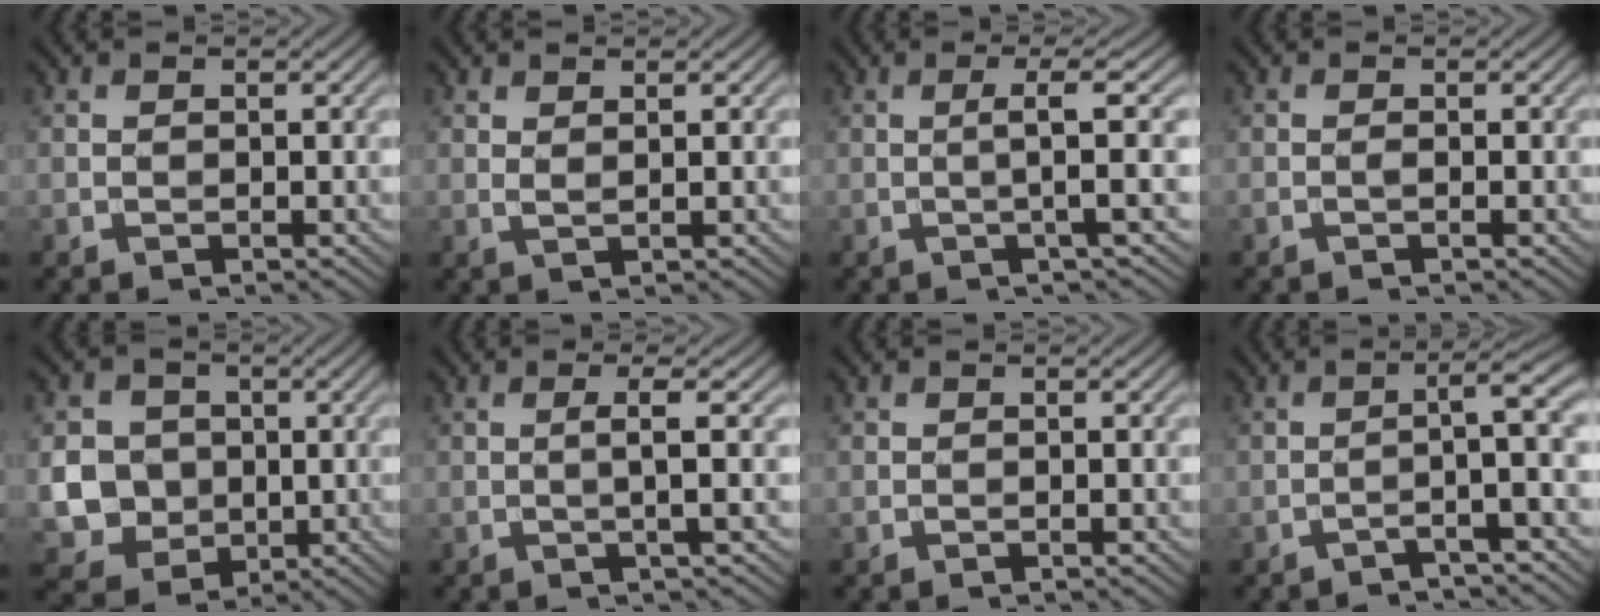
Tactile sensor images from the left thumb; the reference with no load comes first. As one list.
[{"total": 1.2, "force": [0.8, 0.2, 0.9], "torque": [-0.024, 0.001, 0.016]}, {"total": 4.1, "force": [0.1, 0.0, 4.1], "torque": [-0.070, 0.013, -0.008]}, {"total": 0.6, "force": [-0.2, 0.0, 0.5], "torque": [-0.011, 0.001, -0.006]}, {"total": 8.4, "force": [0.1, 7.7, 3.2], "torque": [-0.100, -0.012, -0.016]}, {"total": 2.5, "force": [0.2, 0.0, 2.5], "torque": [-0.048, 0.005, -0.004]}, {"total": 0.0}, {"total": 4.7, "force": [-1.5, 0.1, 4.4], "torque": [-0.060, 0.019, -0.050]}]